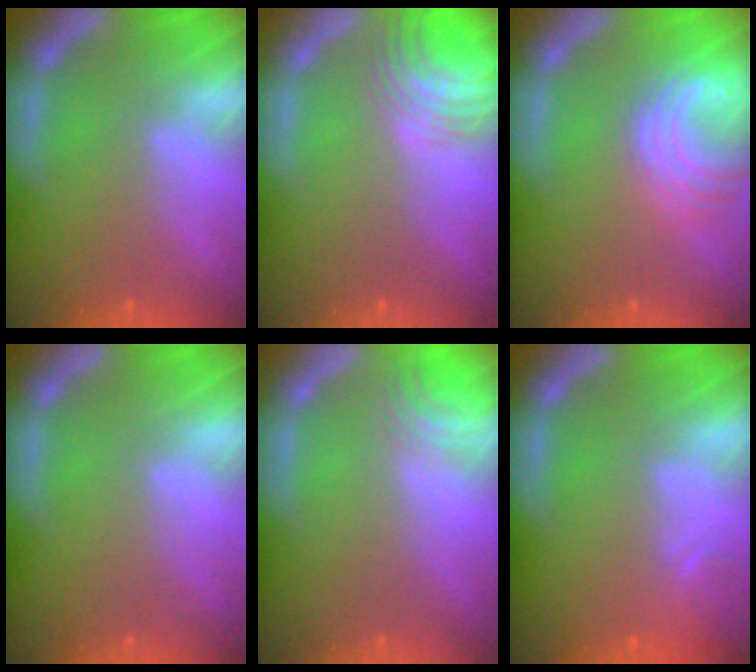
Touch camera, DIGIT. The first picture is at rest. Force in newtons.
{"total": 6.6}
{"total": 6.0}
{"total": 0.0}
{"total": 2.5}
{"total": 1.9}